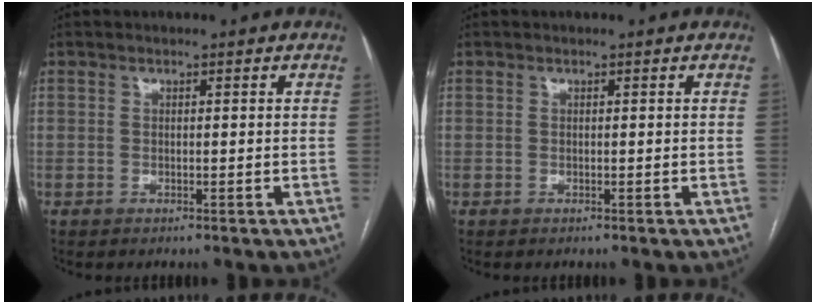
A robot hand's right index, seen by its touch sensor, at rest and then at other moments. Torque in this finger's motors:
{"motor_torque": [0.00, 0.00, 0.00, 0.00]}